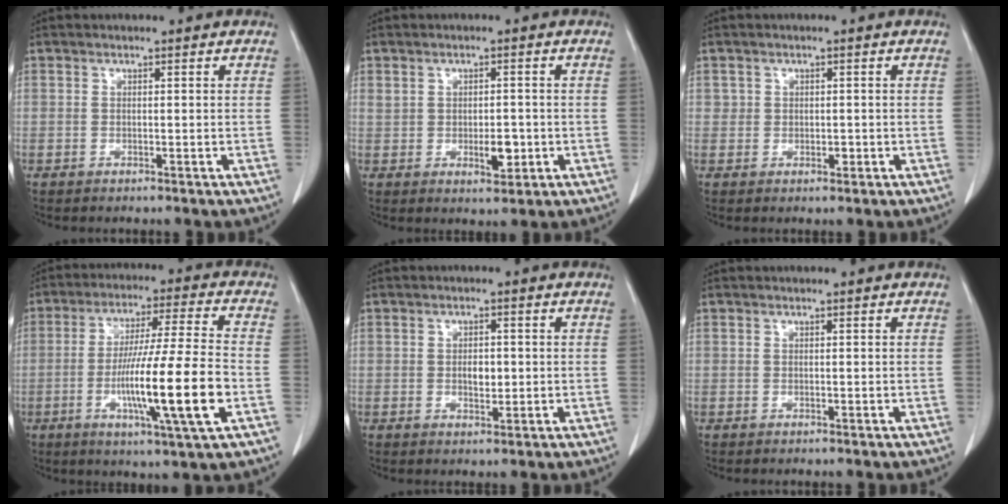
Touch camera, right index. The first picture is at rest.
{"total": 3.8, "force": [-0.4, 1.9, 3.3], "torque": [-0.050, 0.001, 0.004]}
{"total": 1.5, "force": [0.0, 1.4, 0.6], "torque": [-0.007, 0.001, 0.002]}
{"total": 15.5, "force": [-4.1, -0.6, 14.9], "torque": [-0.271, -0.015, -0.074]}
{"total": 2.7, "force": [-0.1, 1.4, 2.3], "torque": [-0.038, 0.001, 0.001]}
{"total": 0.0}